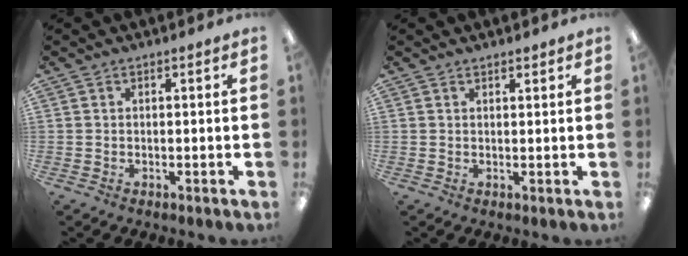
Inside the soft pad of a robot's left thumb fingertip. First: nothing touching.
{"total": 1.2, "force": [1.1, 0.4, 0.2], "torque": [0.005, -0.004, 0.019]}